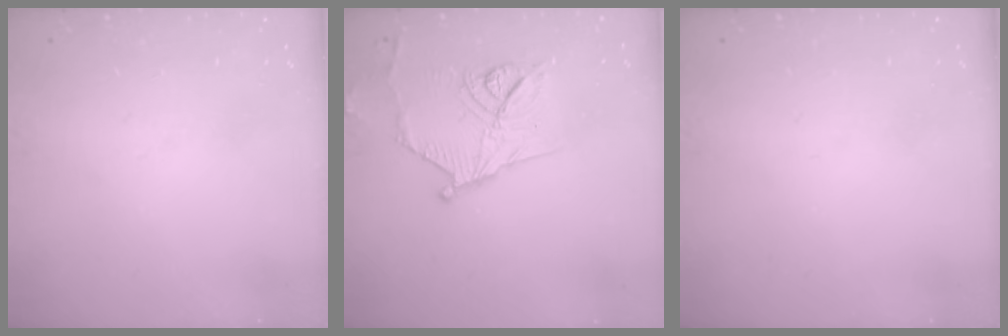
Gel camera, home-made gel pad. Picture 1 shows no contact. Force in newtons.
{"total": 14.8, "press": 14.6, "slide": 2.2}
{"total": 0.0}